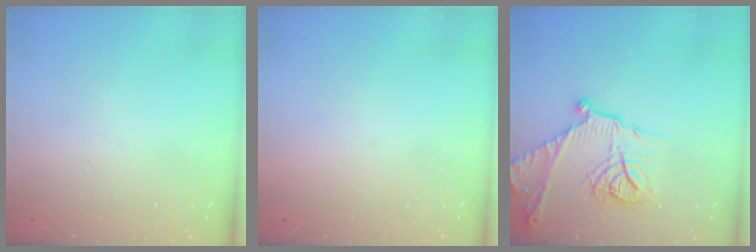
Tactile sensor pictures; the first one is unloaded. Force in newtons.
{"total": 1.5, "press": 1.5, "slide": 0.1}
{"total": 19.7, "press": 19.6, "slide": 1.7}